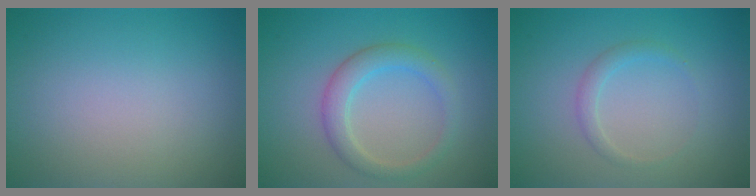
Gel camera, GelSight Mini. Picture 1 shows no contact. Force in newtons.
{"total": 2.9, "press": 2.9, "slide": 0.4}
{"total": 1.3, "press": 1.3, "slide": 0.0}